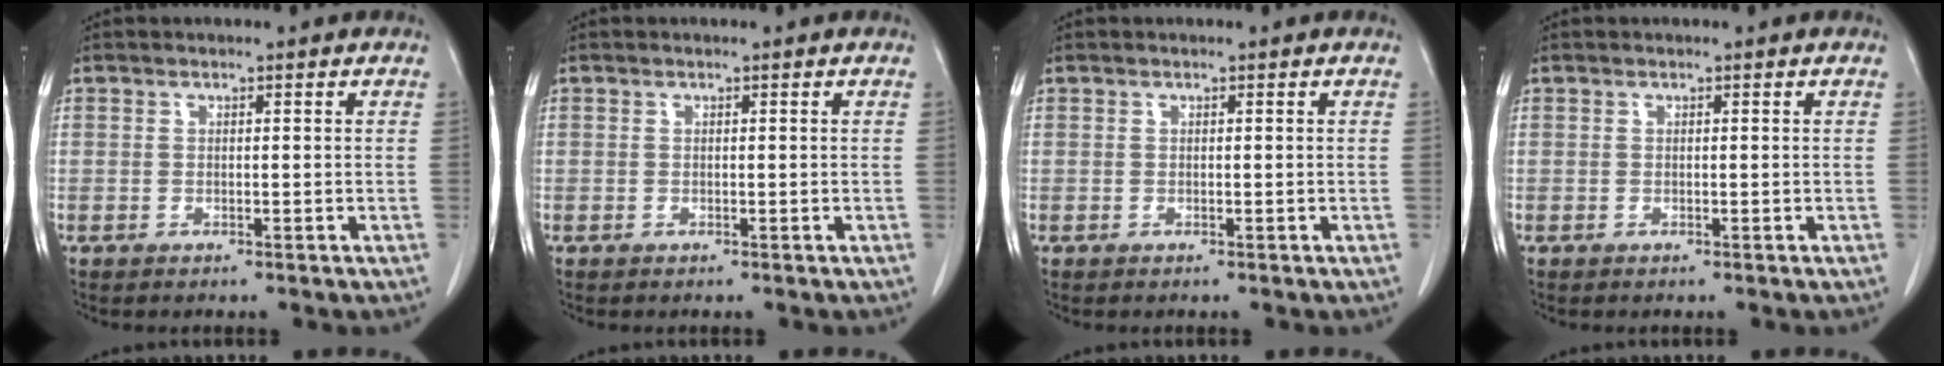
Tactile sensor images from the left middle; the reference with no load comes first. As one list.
[{"total": 0.0}, {"total": 0.0}, {"total": 0.0}]